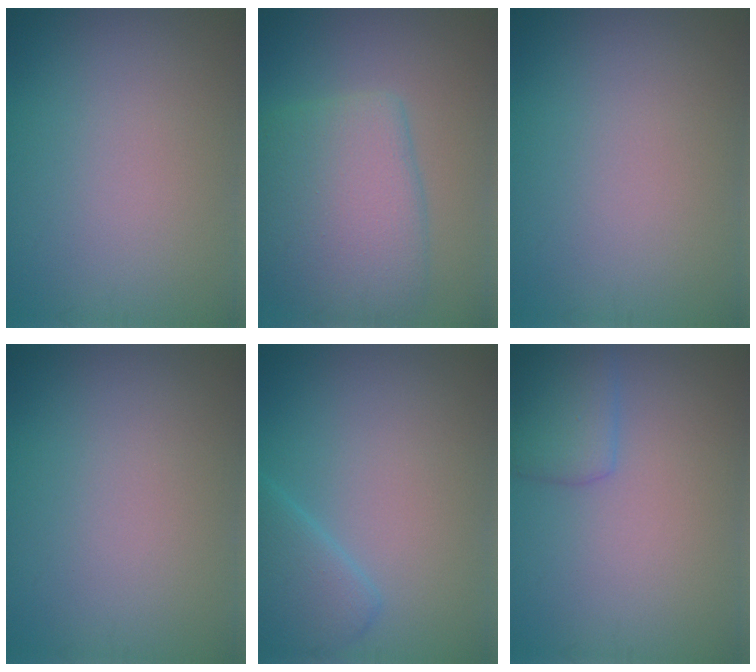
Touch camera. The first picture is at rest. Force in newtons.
{"total": 7.0, "press": 7.0, "slide": 0.2}
{"total": 0.0}
{"total": 0.0}
{"total": 3.1, "press": 3.1, "slide": 0.1}
{"total": 2.7, "press": 2.7, "slide": 0.0}